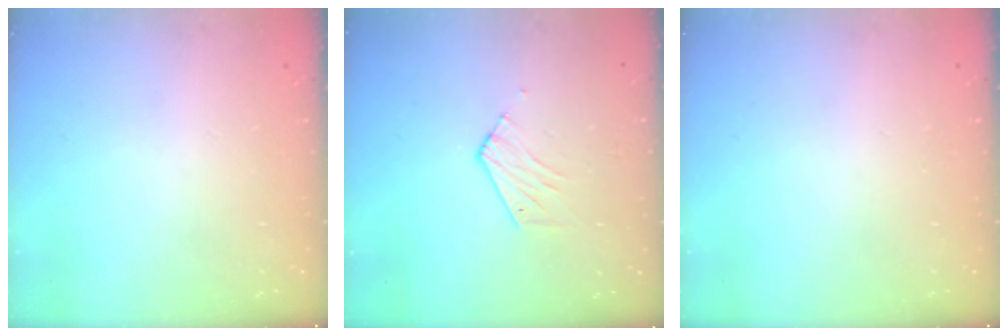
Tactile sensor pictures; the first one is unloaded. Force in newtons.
{"total": 4.0, "press": 3.9, "slide": 0.3}
{"total": 0.0}